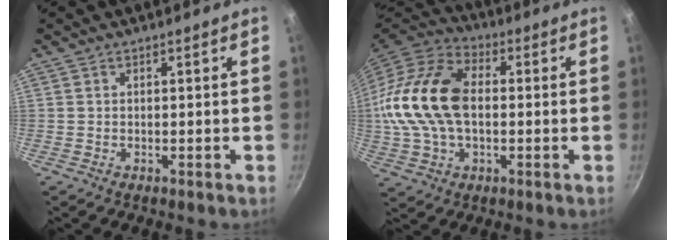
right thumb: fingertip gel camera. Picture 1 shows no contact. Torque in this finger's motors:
{"motor_torque": [1.36, 3.66, 2.11, -0.66, 0.27]}